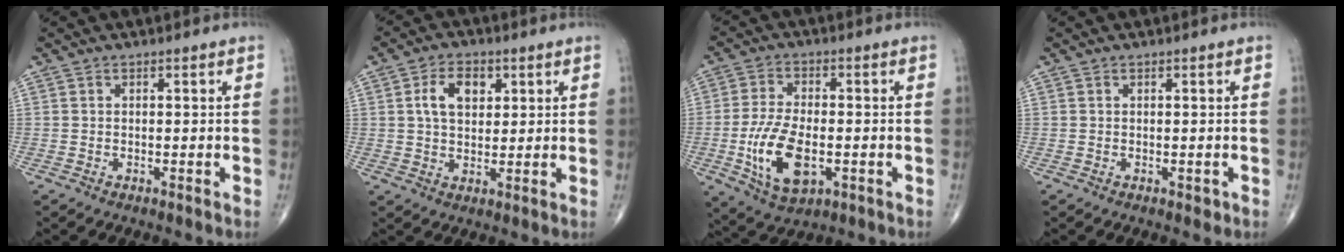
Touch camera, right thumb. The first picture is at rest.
{"total": 7.2, "force": [2.2, 4.7, 5.0], "torque": [-0.070, -0.002, 0.038]}
{"total": 12.5, "force": [-2.8, 6.5, 10.3], "torque": [-0.195, 0.001, -0.043]}
{"total": 0.7, "force": [-0.1, 0.5, 0.5], "torque": [0.002, 0.001, -0.001]}